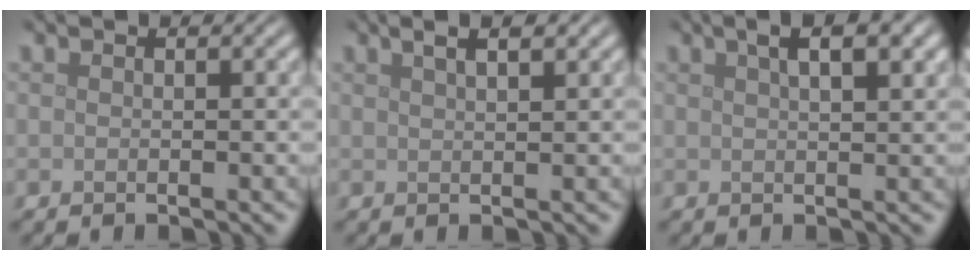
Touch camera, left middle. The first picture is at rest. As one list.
[{"total": 4.1, "force": [2.5, 1.6, 2.8], "torque": [-0.014, 0.020, 0.010]}, {"total": 5.9, "force": [3.0, 2.5, 4.4], "torque": [-0.035, 0.032, 0.018]}]